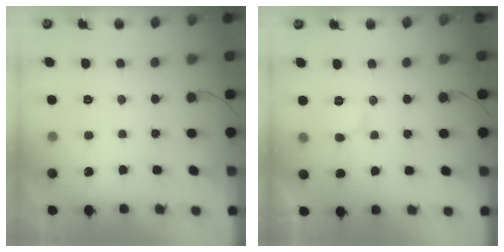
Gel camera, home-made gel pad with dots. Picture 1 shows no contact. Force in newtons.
{"total": 7.0, "press": 7.0, "slide": 0.6}